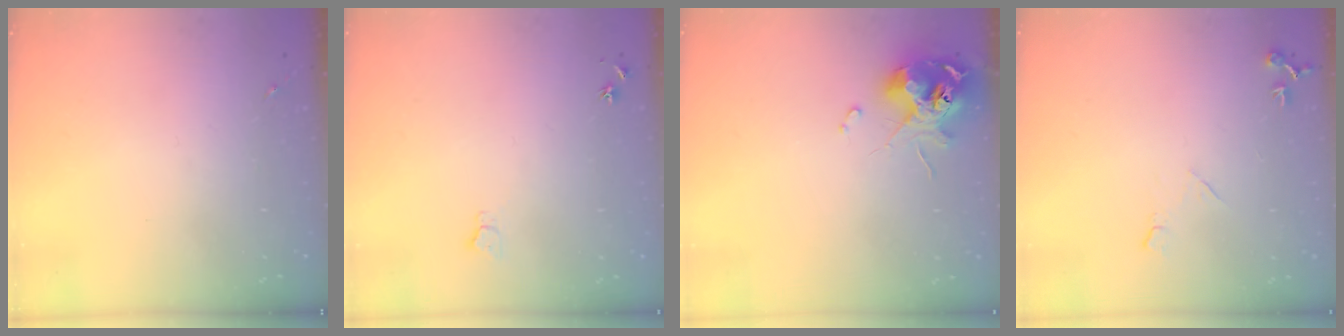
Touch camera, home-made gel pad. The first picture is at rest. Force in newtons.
{"total": 3.9, "press": 3.9, "slide": 0.4}
{"total": 11.3, "press": 11.2, "slide": 1.5}
{"total": 7.0, "press": 7.0, "slide": 0.8}